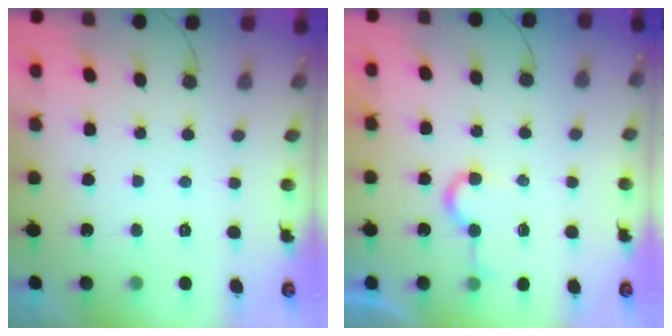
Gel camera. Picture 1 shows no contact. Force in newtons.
{"total": 5.1, "press": 5.0, "slide": 0.5}